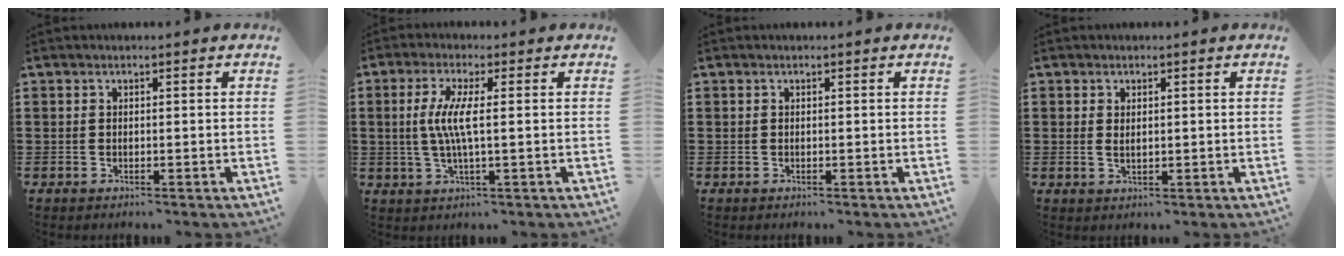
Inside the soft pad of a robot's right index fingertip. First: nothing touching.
{"total": 5.7, "force": [0.2, 0.7, 5.6], "torque": [-0.125, -0.011, -0.007]}
{"total": 0.0}
{"total": 1.2, "force": [0.5, 0.6, 0.8], "torque": [-0.017, 0.006, 0.008]}